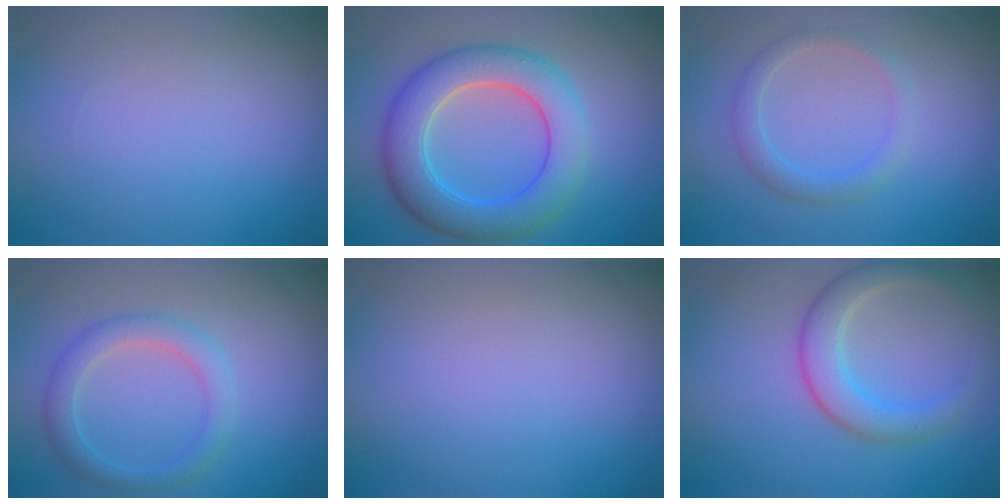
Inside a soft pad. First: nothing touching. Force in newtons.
{"total": 7.3, "press": 7.3, "slide": 0.4}
{"total": 2.0, "press": 2.0, "slide": 0.3}
{"total": 2.9, "press": 2.9, "slide": 0.1}
{"total": 0.0}
{"total": 3.8, "press": 3.8, "slide": 0.2}